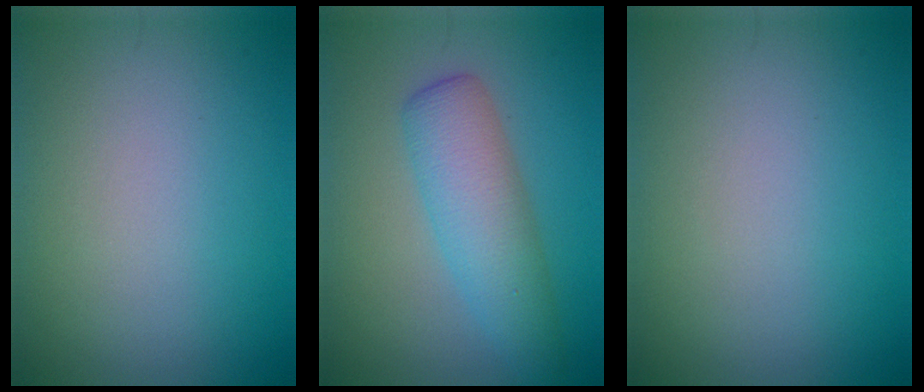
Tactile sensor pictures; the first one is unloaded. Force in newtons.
{"total": 5.0, "press": 5.0, "slide": 0.1}
{"total": 0.0}